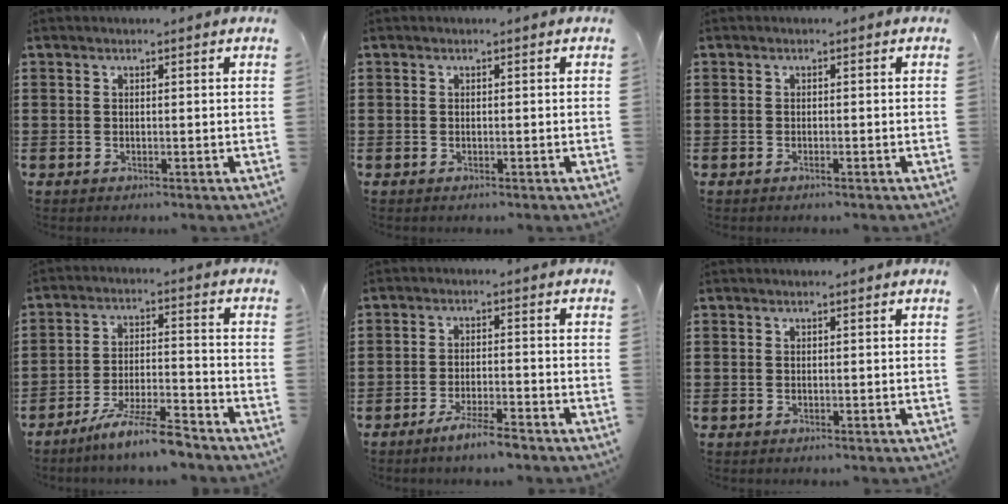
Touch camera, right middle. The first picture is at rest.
{"total": 0.0}
{"total": 0.6, "force": [-0.4, 0.0, 0.4], "torque": [-0.009, -0.002, -0.007]}
{"total": 8.1, "force": [-6.8, 0.2, 4.4], "torque": [-0.084, -0.002, -0.128]}
{"total": 4.1, "force": [-3.5, 0.1, 2.2], "torque": [-0.043, -0.002, -0.064]}
{"total": 0.0}